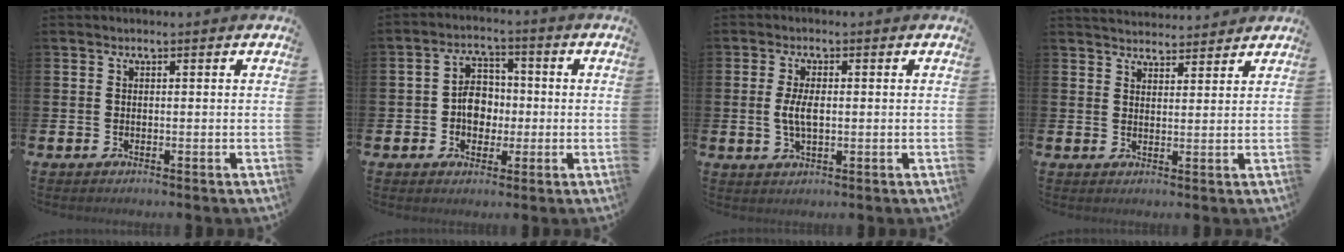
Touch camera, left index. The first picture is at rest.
{"total": 5.2, "force": [-0.3, 4.1, 3.1], "torque": [-0.047, 0.006, -0.015]}
{"total": 3.8, "force": [0.1, 1.7, 3.4], "torque": [-0.066, 0.000, -0.003]}
{"total": 3.8, "force": [3.7, 0.5, -0.2], "torque": [0.001, -0.022, 0.068]}